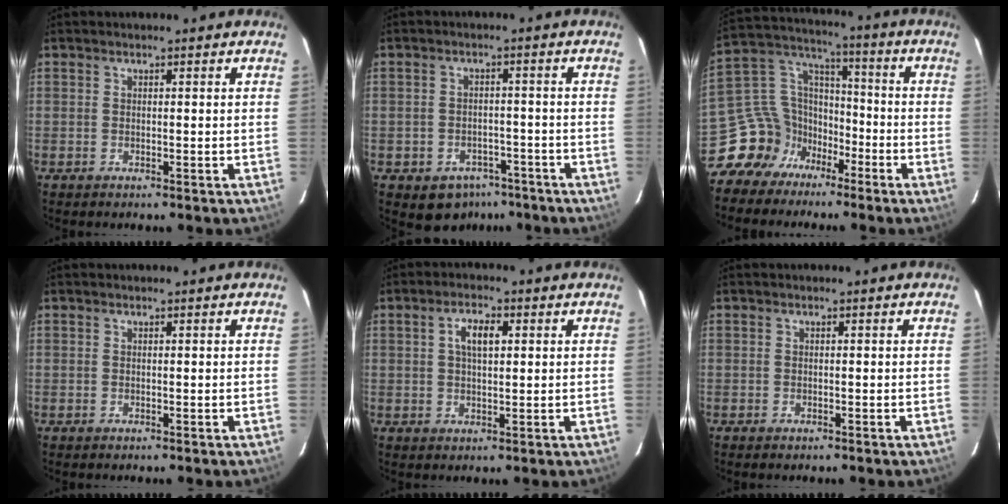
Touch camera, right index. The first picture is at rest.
{"total": 6.9, "force": [-4.6, 4.9, 1.8], "torque": [-0.043, 0.019, -0.046]}
{"total": 12.0, "force": [-7.9, 8.6, 2.9], "torque": [-0.067, 0.054, -0.141]}
{"total": 0.0}
{"total": 4.4, "force": [1.2, 1.9, 3.7], "torque": [-0.067, 0.010, 0.023]}
{"total": 0.6, "force": [-0.5, 0.3, 0.2], "torque": [-0.005, -0.001, -0.009]}